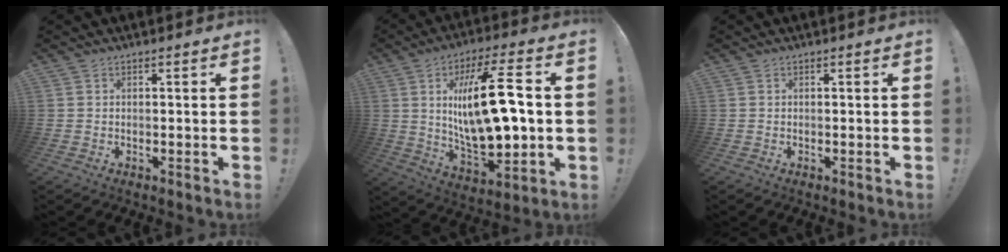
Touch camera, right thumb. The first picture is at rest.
{"total": 22.4, "force": [2.6, 8.5, 20.5], "torque": [-0.356, -0.007, 0.035]}
{"total": 0.0}